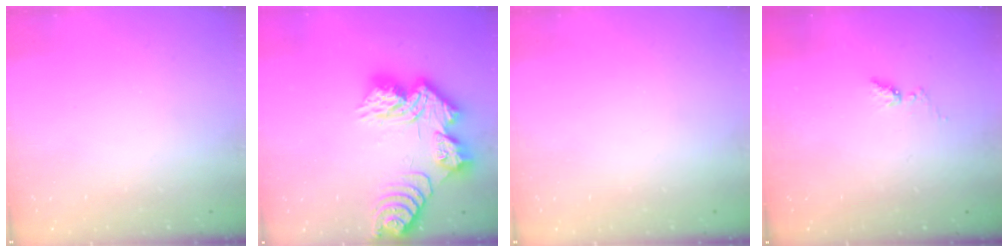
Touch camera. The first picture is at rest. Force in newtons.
{"total": 17.2, "press": 17.1, "slide": 1.7}
{"total": 0.0}
{"total": 5.0, "press": 5.0, "slide": 0.5}